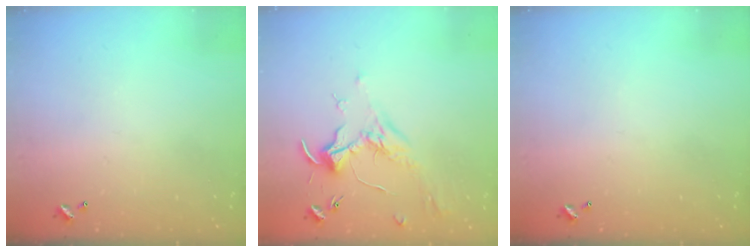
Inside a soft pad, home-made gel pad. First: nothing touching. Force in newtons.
{"total": 1.7, "press": 1.5, "slide": 0.8}
{"total": 0.0}